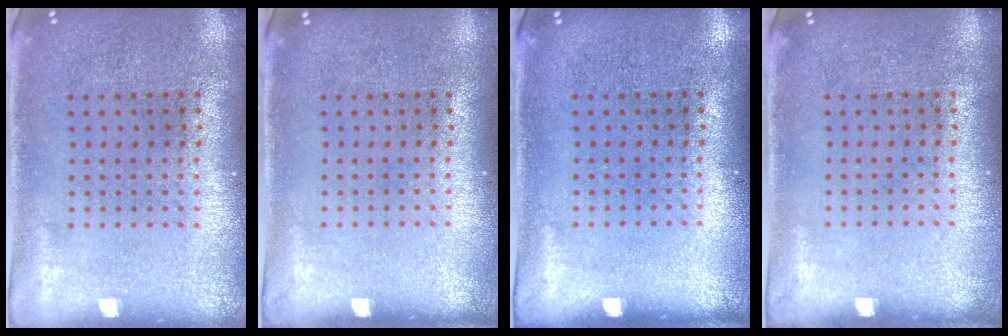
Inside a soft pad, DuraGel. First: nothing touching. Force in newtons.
{"total": 0.0}
{"total": 0.0}
{"total": 0.0}